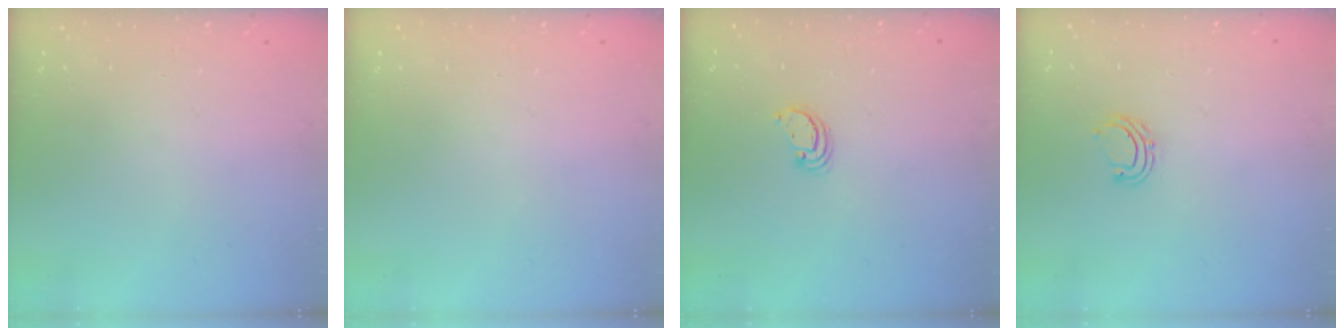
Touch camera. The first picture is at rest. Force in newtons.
{"total": 0.0}
{"total": 2.6, "press": 2.6, "slide": 0.2}
{"total": 5.8, "press": 5.7, "slide": 1.1}